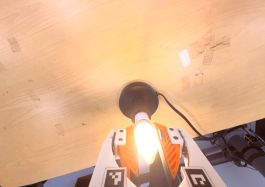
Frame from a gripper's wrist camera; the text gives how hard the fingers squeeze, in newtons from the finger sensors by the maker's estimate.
{"total": 15.1, "left": 14.5, "right": 15.7}